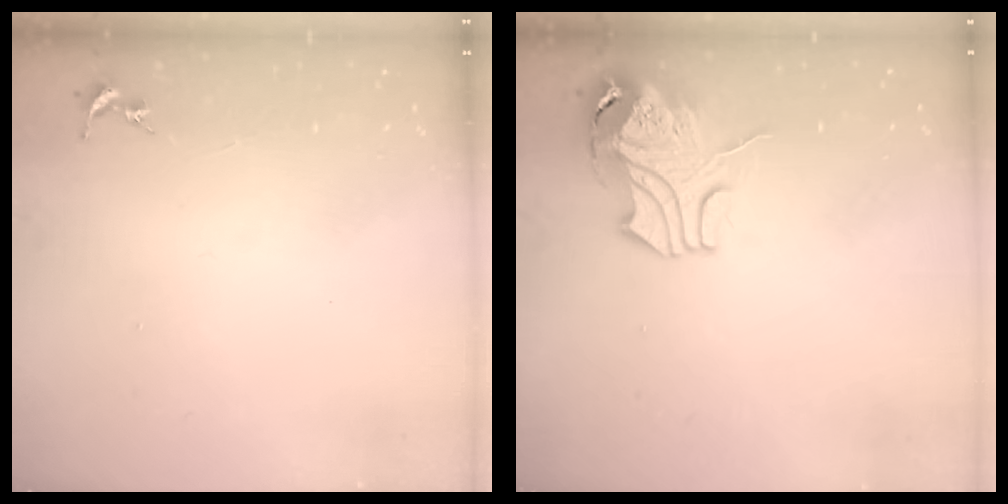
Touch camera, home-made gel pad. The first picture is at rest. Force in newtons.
{"total": 10.8, "press": 10.7, "slide": 1.3}